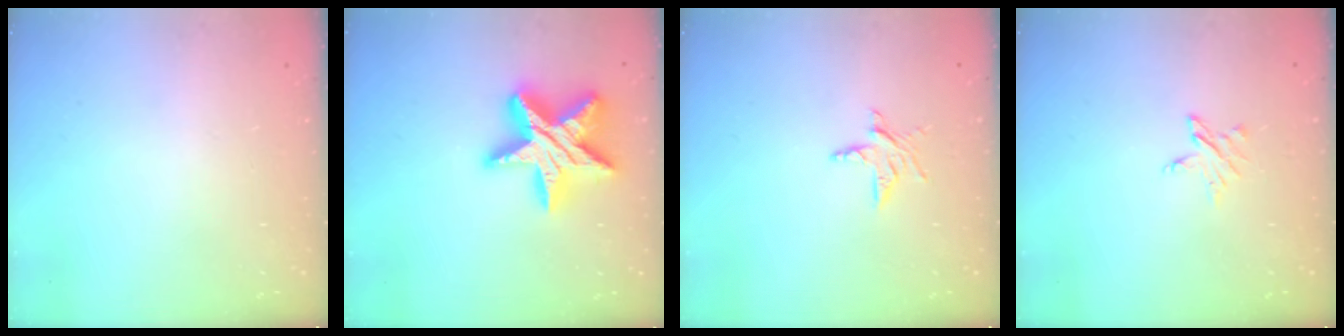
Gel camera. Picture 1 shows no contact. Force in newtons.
{"total": 21.0, "press": 21.0, "slide": 1.4}
{"total": 5.2, "press": 5.2, "slide": 0.3}
{"total": 4.4, "press": 4.4, "slide": 0.5}